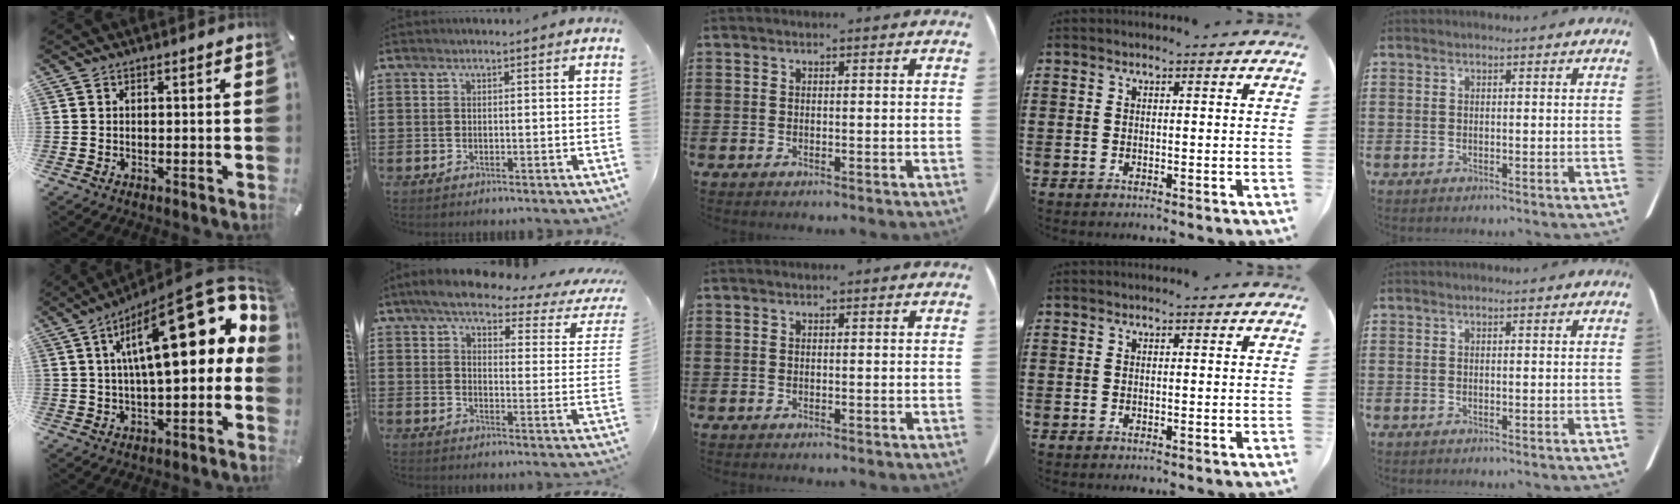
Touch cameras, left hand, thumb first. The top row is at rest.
{"thumb": {"total": 24.1, "force": [8.1, 8.8, 21.0], "torque": [-0.327, -0.056, 0.132]}, "index": {"total": 6.0, "force": [4.7, 1.3, 3.6], "torque": [-0.084, -0.021, 0.075]}}